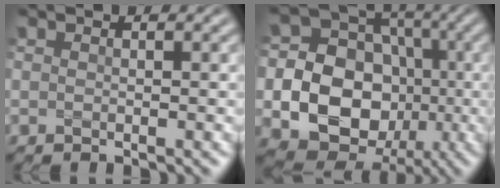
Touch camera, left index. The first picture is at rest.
{"total": 16.6, "force": [-2.1, 14.9, 7.1], "torque": [-0.159, 0.016, -0.056]}